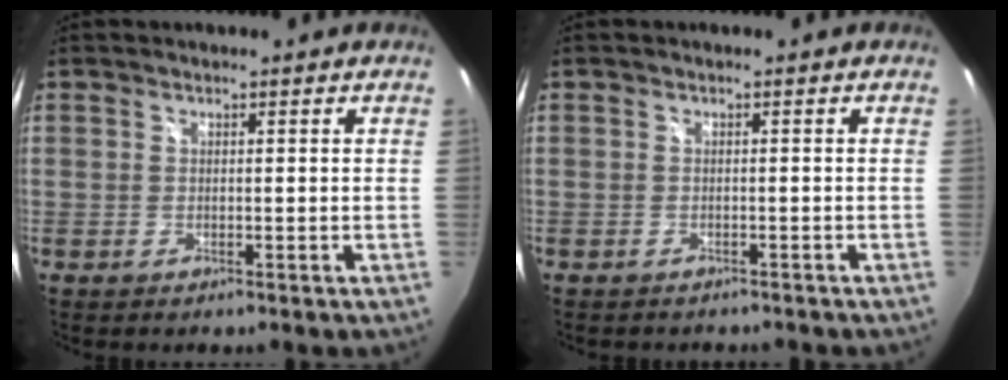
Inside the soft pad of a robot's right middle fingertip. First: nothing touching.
{"total": 1.9, "force": [-1.8, 0.4, 0.5], "torque": [-0.012, -0.012, -0.023]}